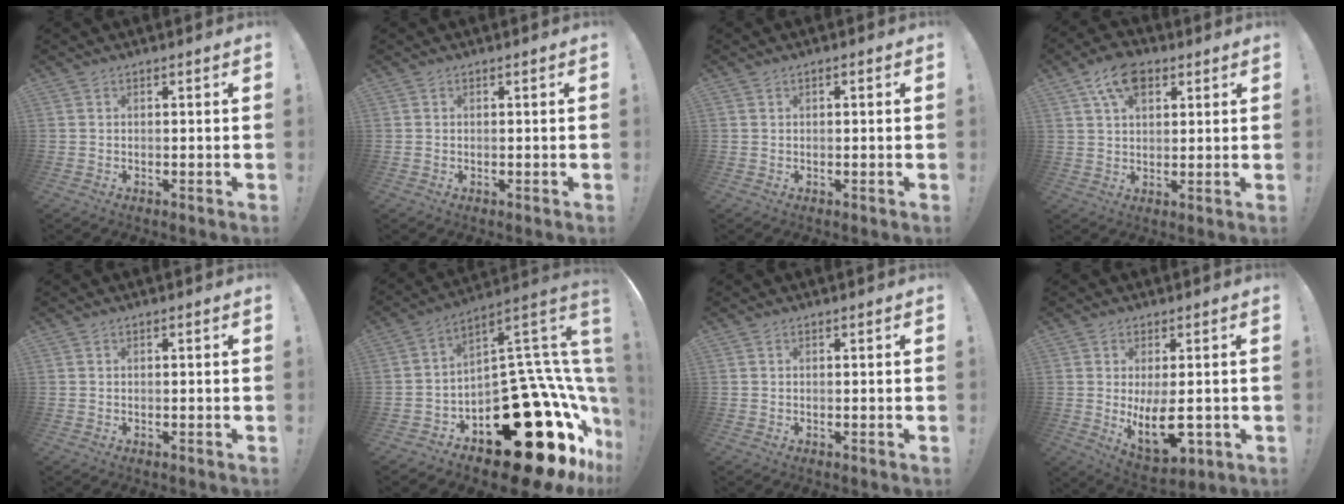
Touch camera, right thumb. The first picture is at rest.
{"total": 0.0}
{"total": 0.7, "force": [-0.4, 0.5, 0.3], "torque": [-0.004, 0.004, -0.008]}
{"total": 10.0, "force": [5.1, 6.0, 6.1], "torque": [-0.096, -0.008, 0.096]}
{"total": 0.0}
{"total": 30.2, "force": [-13.8, 14.3, 22.7], "torque": [-0.242, 0.038, -0.173]}
{"total": 0.0}
{"total": 12.8, "force": [-0.7, 6.0, 11.2], "torque": [-0.165, -0.016, -0.003]}